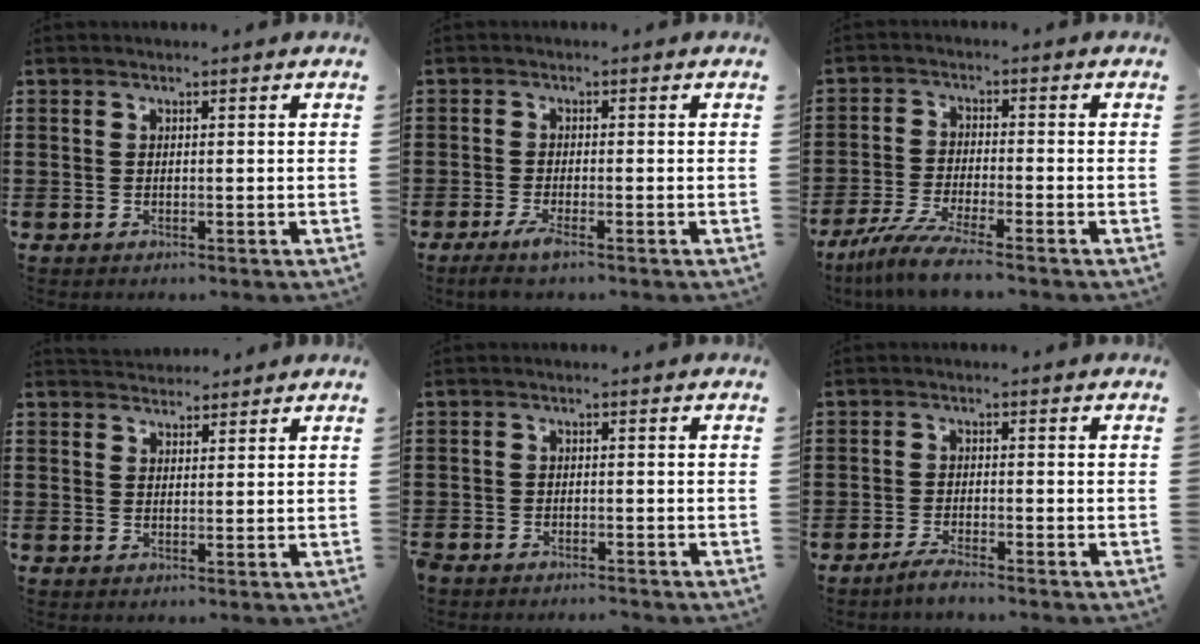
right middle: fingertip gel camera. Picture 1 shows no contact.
{"total": 2.8, "force": [-1.5, 0.3, 2.3], "torque": [-0.050, -0.009, -0.030]}
{"total": 6.3, "force": [-5.3, -0.4, 3.4], "torque": [-0.089, -0.029, -0.106]}
{"total": 2.3, "force": [2.2, 0.7, -0.2], "torque": [-0.002, 0.002, 0.043]}
{"total": 1.9, "force": [-1.9, 0.2, -0.1], "torque": [-0.005, 0.002, -0.041]}
{"total": 2.3, "force": [-1.9, -0.1, 1.3], "torque": [-0.028, -0.003, -0.037]}